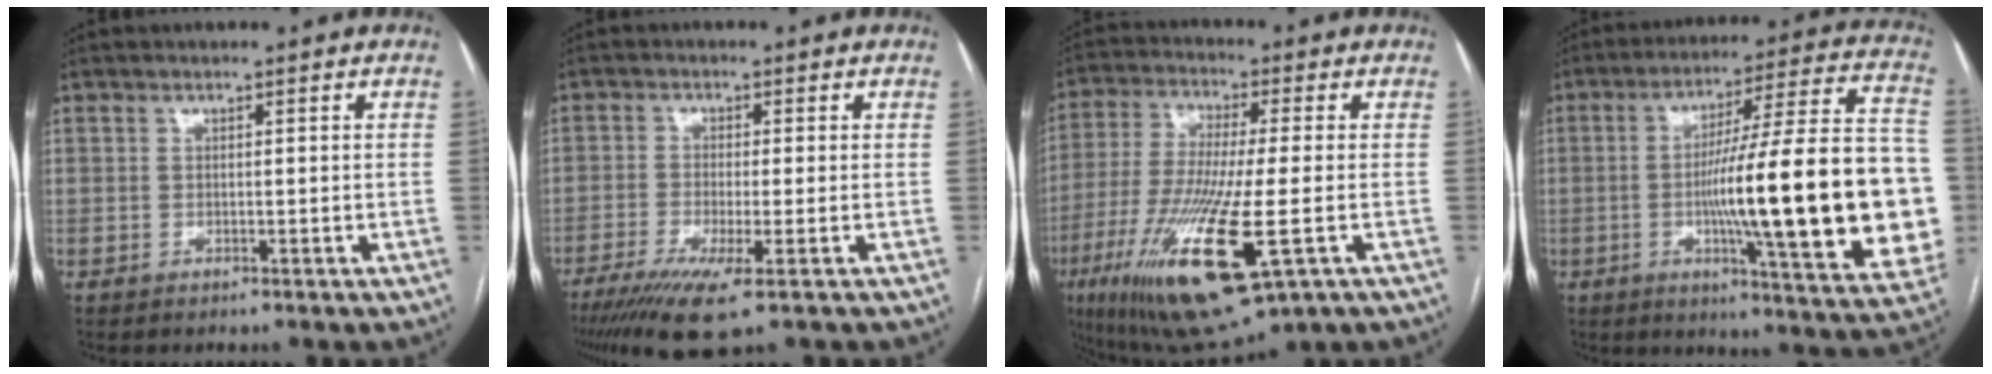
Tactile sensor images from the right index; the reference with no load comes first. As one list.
[{"total": 8.4, "force": [-4.9, 0.7, 6.8], "torque": [-0.120, -0.023, -0.083]}, {"total": 19.1, "force": [-6.6, 3.0, 17.6], "torque": [-0.372, -0.049, -0.112]}, {"total": 28.0, "force": [-3.4, 2.9, 27.6], "torque": [-0.334, 0.011, -0.053]}]